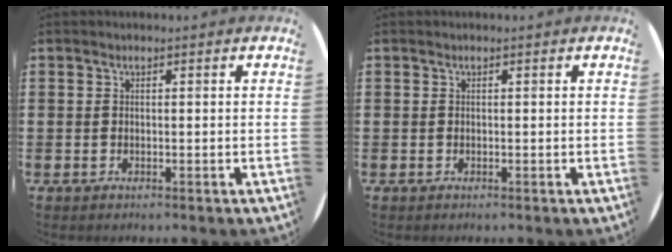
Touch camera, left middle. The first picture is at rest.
{"total": 0.0}